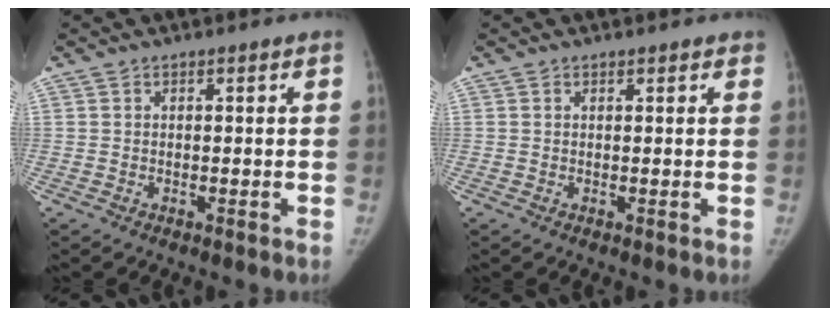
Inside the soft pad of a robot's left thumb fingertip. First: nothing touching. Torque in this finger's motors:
{"motor_torque": [-0.07, -0.02, -0.58, 0.45, -0.02]}